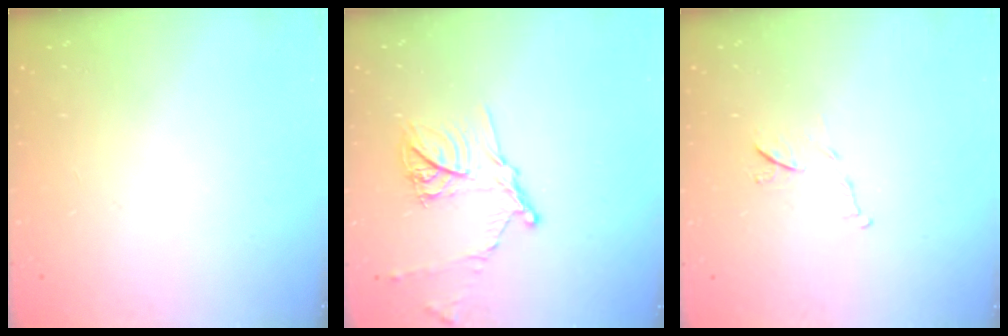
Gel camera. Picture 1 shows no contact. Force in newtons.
{"total": 13.6, "press": 13.6, "slide": 1.1}
{"total": 6.0, "press": 6.0, "slide": 0.6}